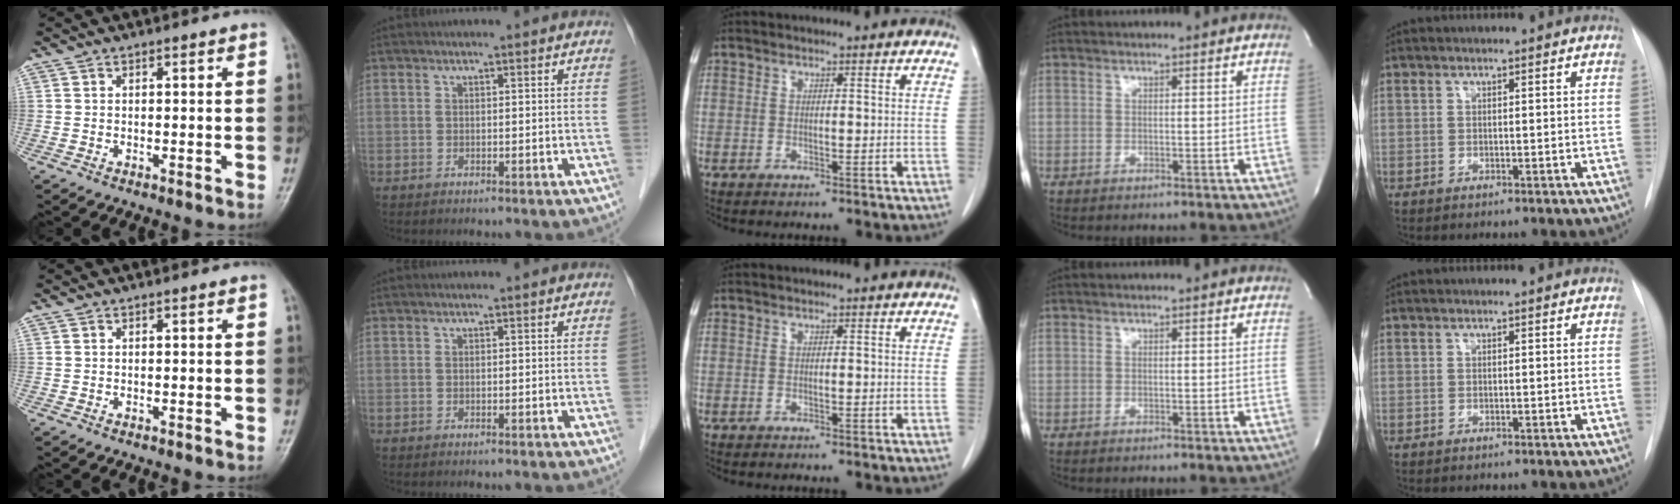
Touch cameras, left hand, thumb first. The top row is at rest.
{}